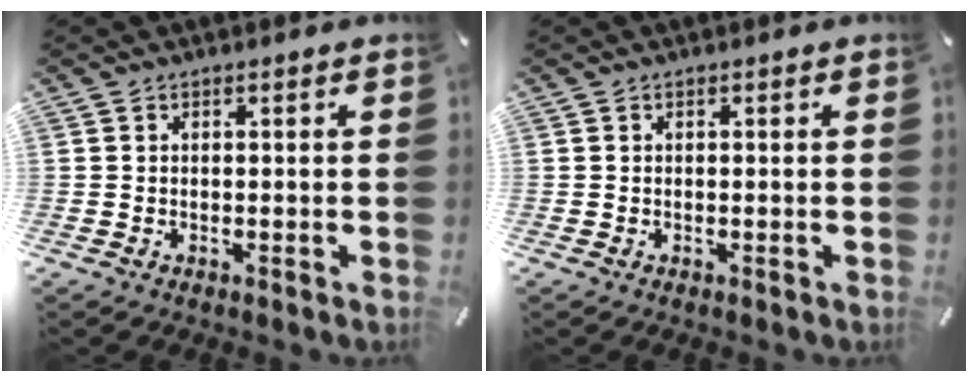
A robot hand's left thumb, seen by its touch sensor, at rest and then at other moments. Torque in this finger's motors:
{"motor_torque": [0.00, 0.00, -0.04, 0.04, 0.00]}